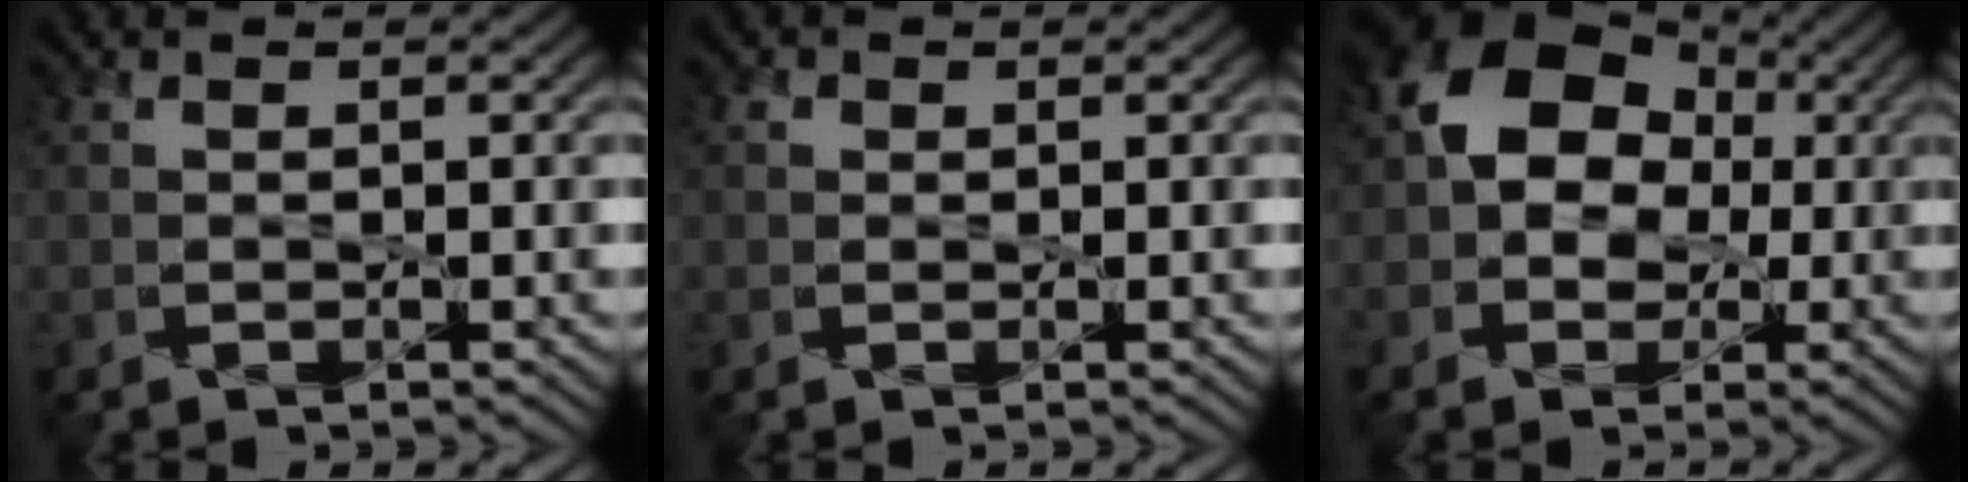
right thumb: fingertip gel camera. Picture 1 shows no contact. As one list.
[{"total": 0.9, "force": [0.2, 0.8, 0.2], "torque": [-0.001, 0.001, 0.002]}, {"total": 9.9, "force": [1.2, 7.9, 5.9], "torque": [-0.099, 0.013, -0.003]}]